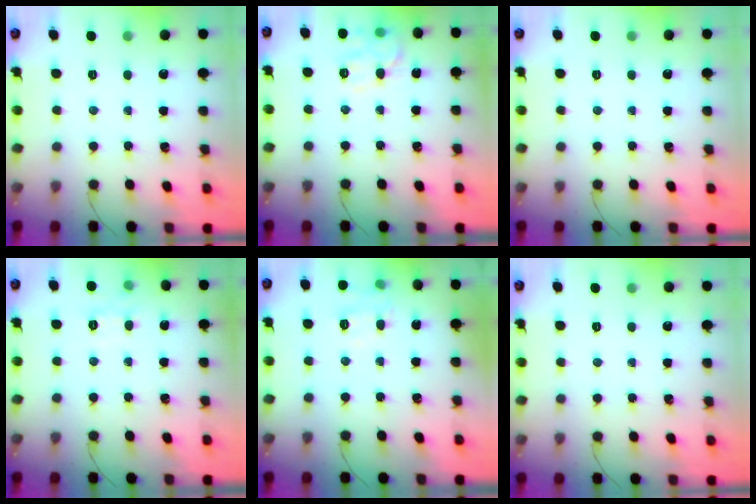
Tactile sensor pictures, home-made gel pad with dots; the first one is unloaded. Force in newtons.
{"total": 11.2, "press": 11.2, "slide": 0.2}
{"total": 0.0}
{"total": 6.0, "press": 5.9, "slide": 1.3}
{"total": 7.0, "press": 6.9, "slide": 0.7}
{"total": 0.0}